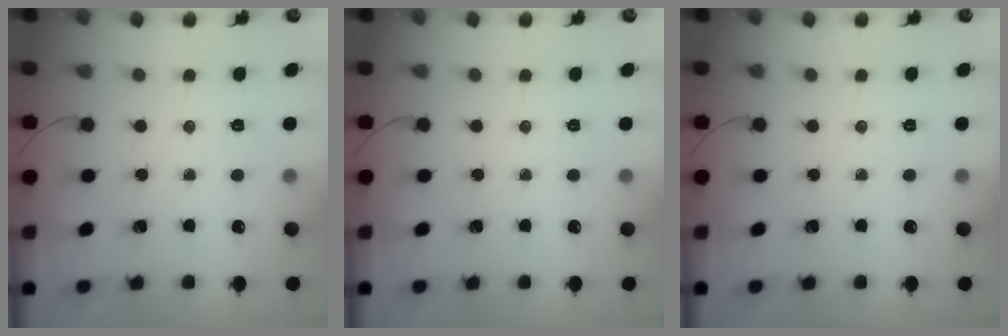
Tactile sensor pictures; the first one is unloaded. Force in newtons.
{"total": 0.0}
{"total": 0.0}